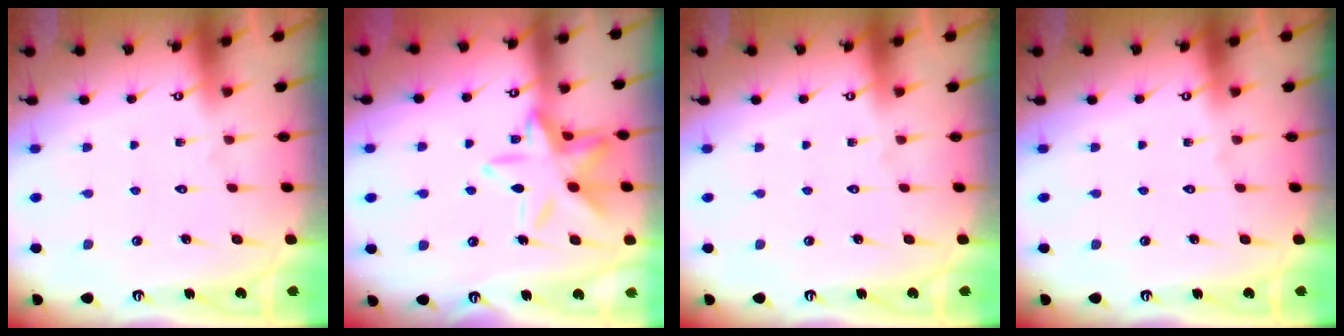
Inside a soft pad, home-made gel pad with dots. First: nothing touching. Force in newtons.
{"total": 15.3, "press": 15.3, "slide": 1.0}
{"total": 0.0}
{"total": 0.0}